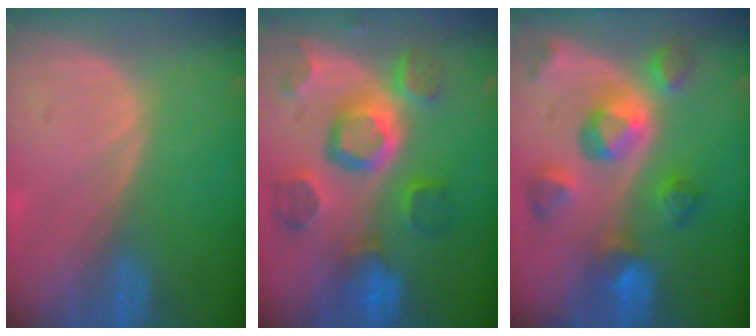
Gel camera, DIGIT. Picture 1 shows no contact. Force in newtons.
{"total": 11.3, "press": 10.0, "slide": 5.2}
{"total": 9.7, "press": 8.8, "slide": 4.1}